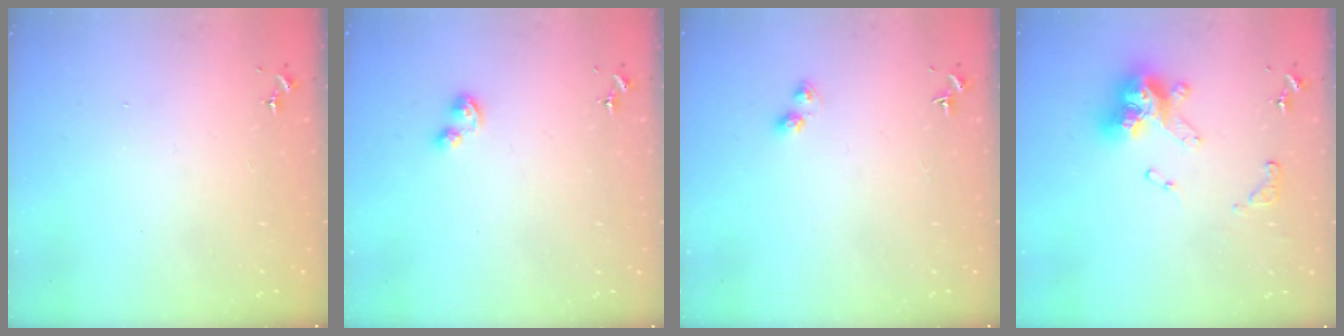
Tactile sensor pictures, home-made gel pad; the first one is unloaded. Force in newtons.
{"total": 3.0, "press": 3.0, "slide": 0.4}
{"total": 2.9, "press": 2.9, "slide": 0.5}
{"total": 15.1, "press": 15.0, "slide": 1.7}